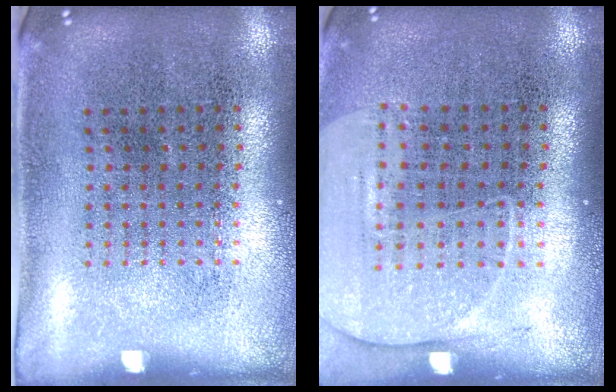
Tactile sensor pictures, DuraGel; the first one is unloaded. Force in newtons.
{"total": 1.4, "press": 1.3, "slide": 0.4}